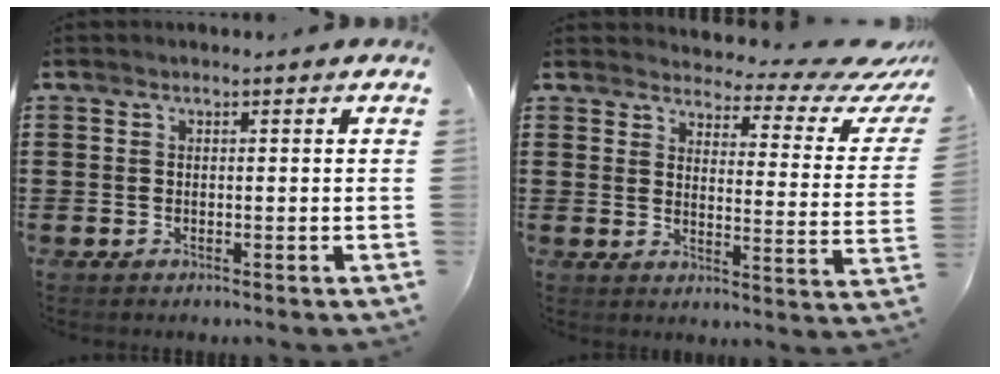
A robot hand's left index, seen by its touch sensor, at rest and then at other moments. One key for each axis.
{"total": 4.6, "fx": 4.0, "fy": 1.0, "fz": 2.1, "tx": -0.040, "ty": -0.036, "tz": 0.059}